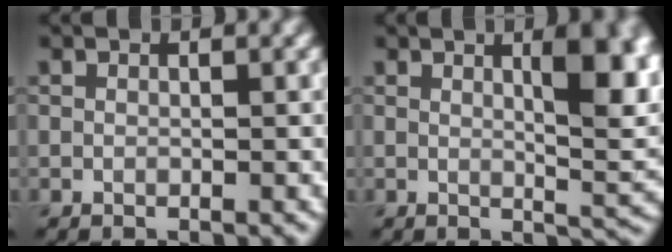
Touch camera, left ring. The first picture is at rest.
{"total": 6.6, "force": [2.0, 2.0, 5.9], "torque": [-0.063, 0.000, 0.030]}